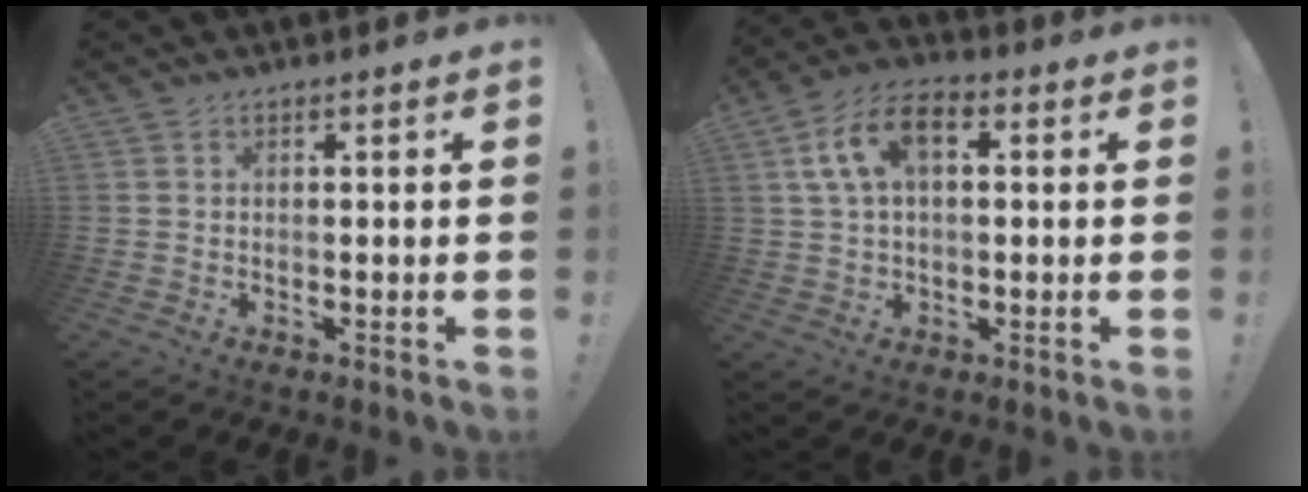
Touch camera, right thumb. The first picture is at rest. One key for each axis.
{"total": 11.1, "fx": 3.1, "fy": 6.4, "fz": 8.5, "tx": -0.158, "ty": 0.007, "tz": 0.058}